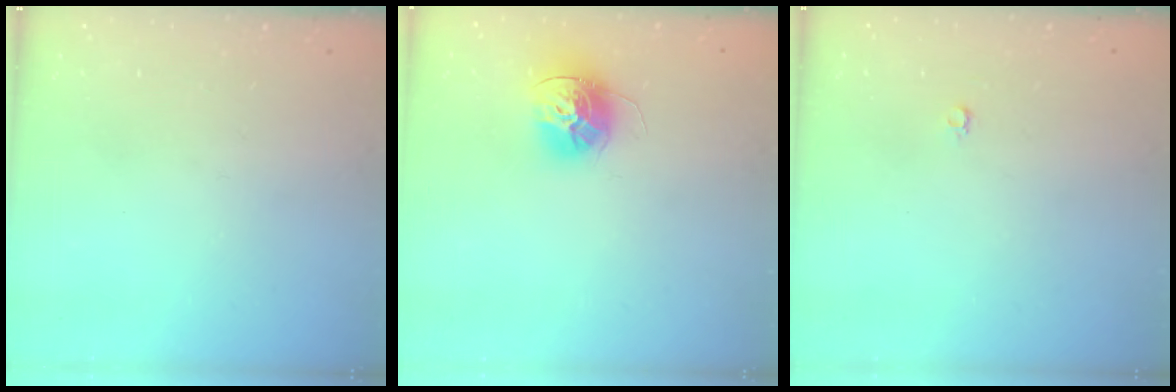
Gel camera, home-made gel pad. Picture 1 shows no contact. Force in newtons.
{"total": 13.4, "press": 13.4, "slide": 1.2}
{"total": 2.2, "press": 2.2, "slide": 0.2}